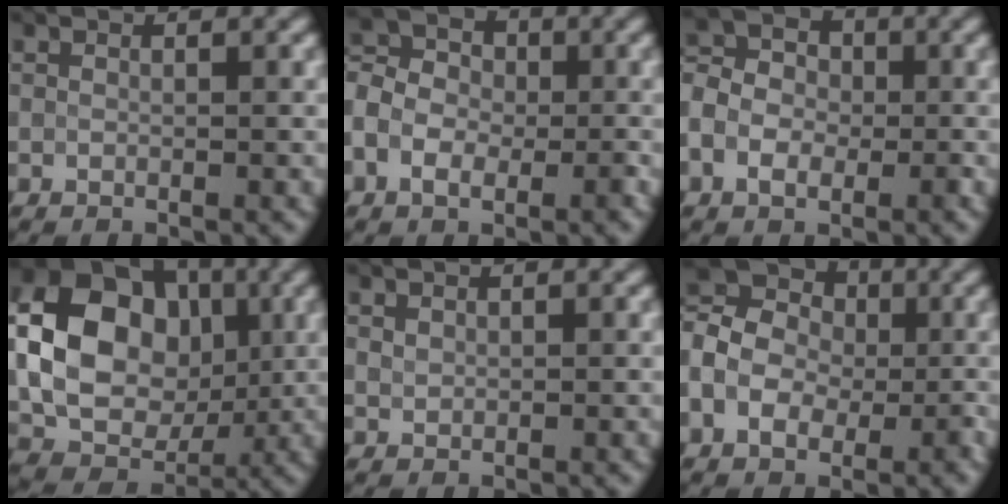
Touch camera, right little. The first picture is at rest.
{"total": 5.8, "force": [-2.1, 4.1, 3.4], "torque": [-0.043, 0.007, -0.046]}
{"total": 5.3, "force": [-1.8, 4.0, 3.0], "torque": [-0.036, 0.005, -0.042]}
{"total": 11.6, "force": [1.0, 8.9, 7.4], "torque": [-0.146, -0.003, 0.016]}
{"total": 0.8, "force": [0.4, 0.6, 0.3], "torque": [-0.004, 0.000, 0.006]}
{"total": 9.6, "force": [-0.2, 7.6, 5.8], "torque": [-0.103, 0.024, -0.031]}